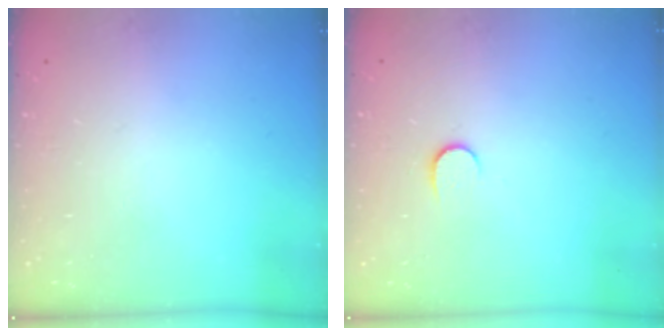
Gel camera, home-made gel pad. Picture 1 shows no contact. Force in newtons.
{"total": 5.2, "press": 5.2, "slide": 0.5}